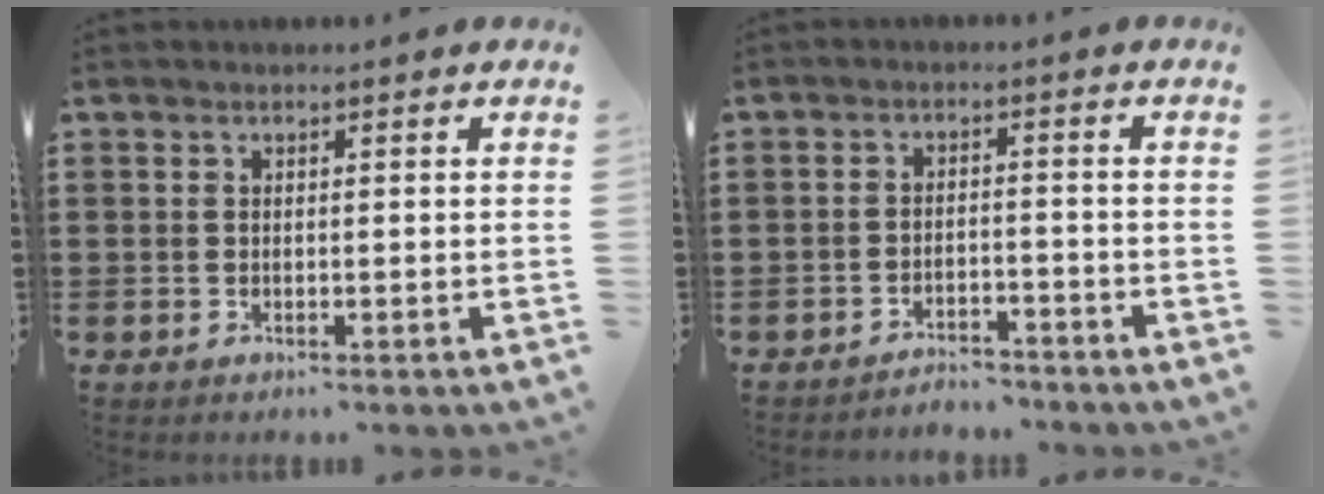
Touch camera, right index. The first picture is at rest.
{"total": 2.9, "force": [-2.9, 0.3, 0.1], "torque": [-0.009, 0.002, -0.061]}